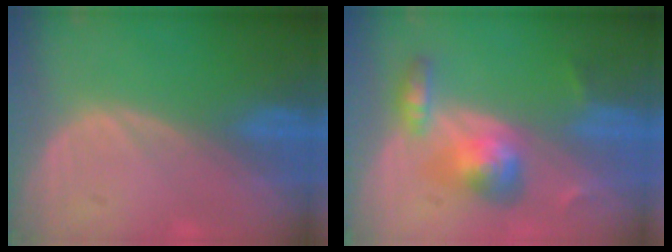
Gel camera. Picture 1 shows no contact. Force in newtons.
{"total": 5.9, "press": 5.9, "slide": 0.1}